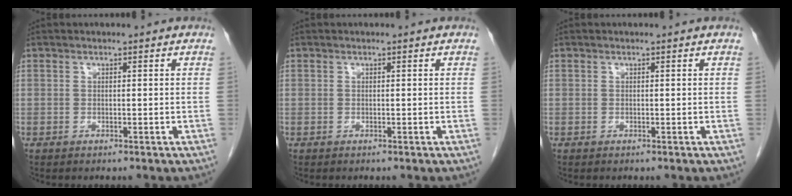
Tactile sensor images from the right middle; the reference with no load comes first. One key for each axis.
{"total": 0.0}
{"total": 0.0}